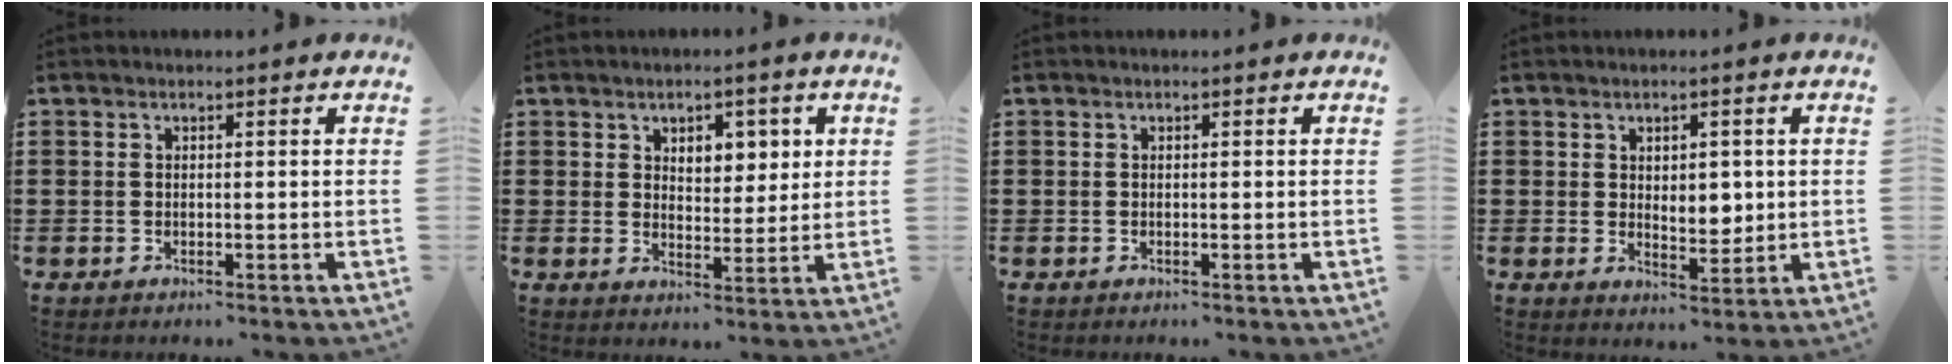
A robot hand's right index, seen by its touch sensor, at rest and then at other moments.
{"total": 4.2, "force": [2.2, 2.9, 2.1], "torque": [-0.029, 0.003, 0.032]}
{"total": 0.0}
{"total": 3.8, "force": [1.0, 2.5, 2.6], "torque": [-0.032, 0.000, 0.011]}